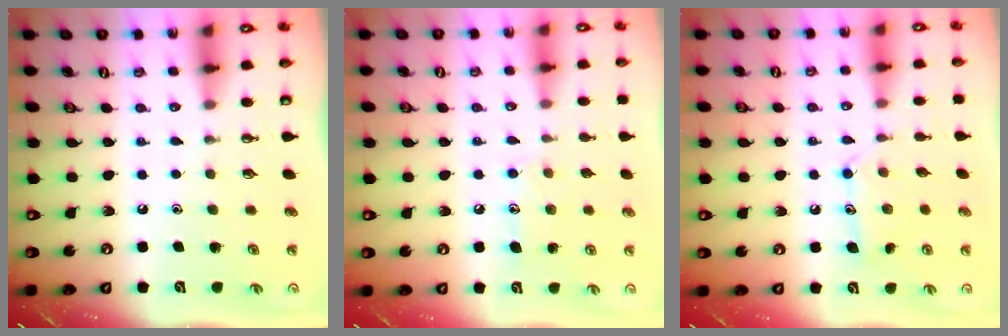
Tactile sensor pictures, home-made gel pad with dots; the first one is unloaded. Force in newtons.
{"total": 8.3, "press": 8.3, "slide": 0.6}
{"total": 10.4, "press": 10.4, "slide": 0.2}